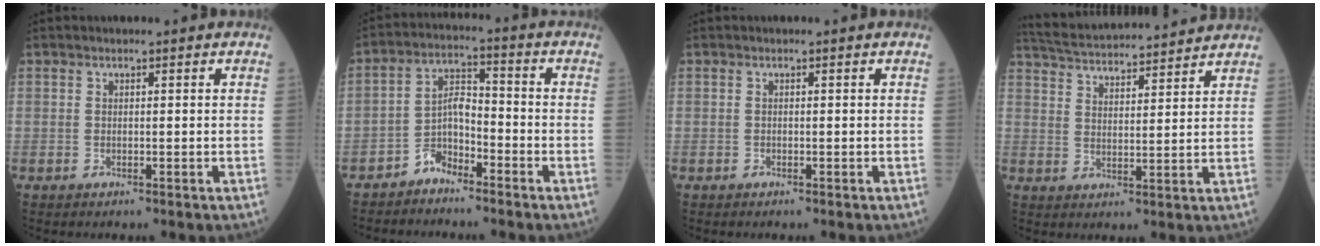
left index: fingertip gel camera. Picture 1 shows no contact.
{"total": 4.8, "force": [-3.6, 2.1, 2.3], "torque": [-0.039, 0.006, -0.075]}
{"total": 0.0}
{"total": 17.1, "force": [16.2, 1.6, 5.4], "torque": [-0.104, 0.037, 0.247]}